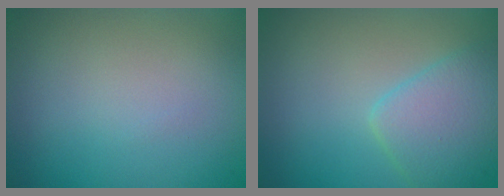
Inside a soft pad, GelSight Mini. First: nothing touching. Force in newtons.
{"total": 3.8, "press": 3.8, "slide": 0.2}